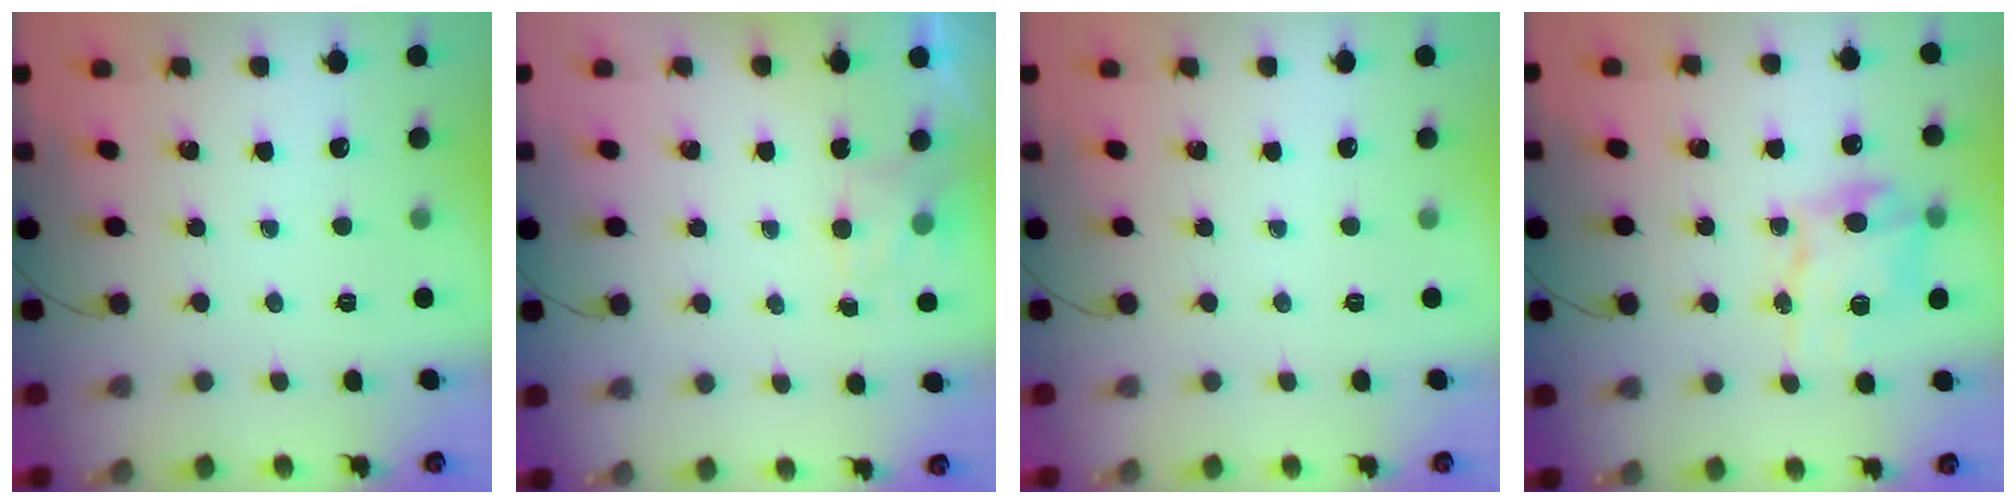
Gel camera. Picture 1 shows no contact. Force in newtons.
{"total": 2.2, "press": 1.8, "slide": 1.3}
{"total": 0.0}
{"total": 12.2, "press": 12.1, "slide": 0.5}